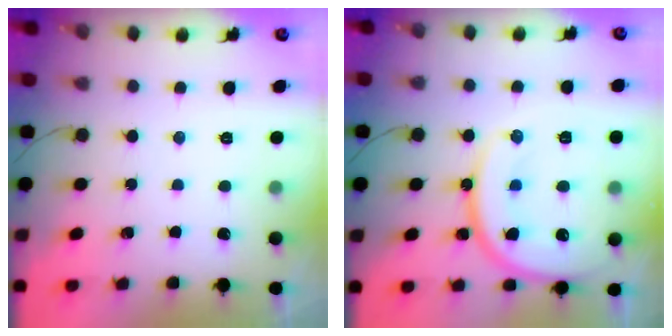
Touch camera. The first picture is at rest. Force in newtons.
{"total": 18.2, "press": 18.1, "slide": 1.9}